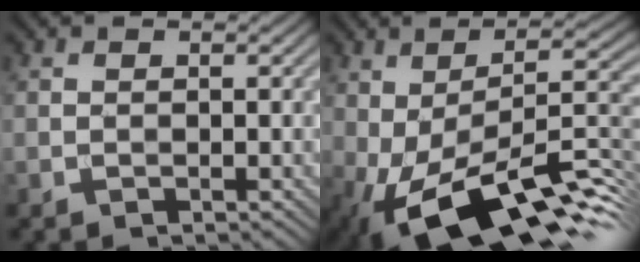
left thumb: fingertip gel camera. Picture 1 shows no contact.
{"total": 16.9, "force": [-5.7, 7.4, 14.1], "torque": [-0.234, -0.024, -0.085]}